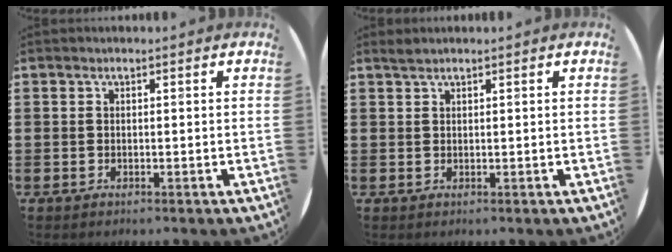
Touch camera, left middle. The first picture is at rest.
{"total": 0.7, "force": [0.7, -0.1, 0.1], "torque": [-0.004, -0.001, 0.014]}